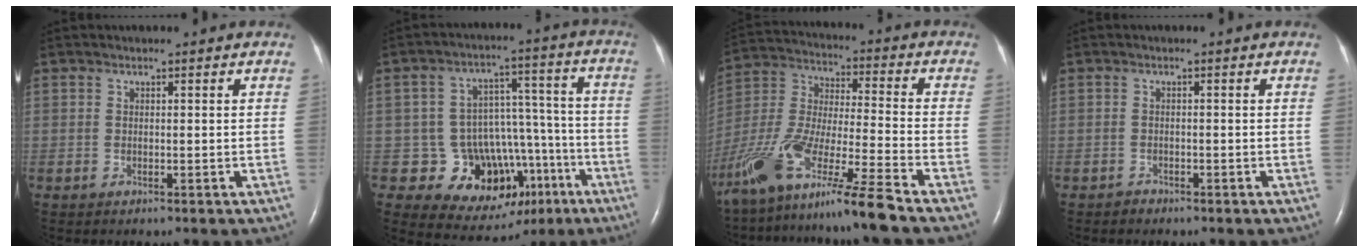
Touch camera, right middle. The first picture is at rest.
{"total": 13.6, "force": [-6.6, 10.6, 5.3], "torque": [-0.042, 0.077, -0.080]}
{"total": 17.8, "force": [-13.3, -0.7, 11.8], "torque": [-0.266, -0.038, -0.251]}
{"total": 0.9, "force": [-0.8, 0.4, -0.1], "torque": [0.000, 0.001, -0.017]}